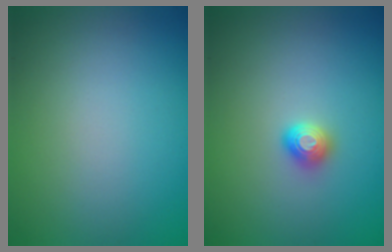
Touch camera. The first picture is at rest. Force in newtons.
{"total": 1.2, "press": 1.2, "slide": 0.2}